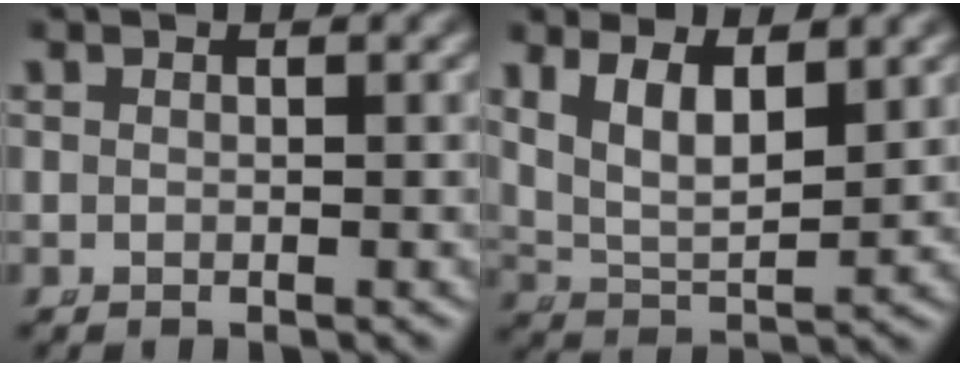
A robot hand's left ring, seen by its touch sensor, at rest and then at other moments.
{"total": 7.2, "force": [2.3, 5.0, 4.6], "torque": [-0.101, -0.014, 0.040]}